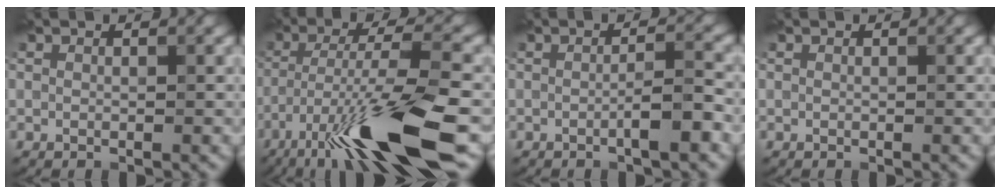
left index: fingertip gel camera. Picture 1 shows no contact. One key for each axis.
{"total": 12.8, "fx": -7.2, "fy": 2.3, "fz": 10.3, "tx": -0.189, "ty": -0.009, "tz": -0.122}
{"total": 2.6, "fx": -0.9, "fy": 0.3, "fz": 2.4, "tx": -0.035, "ty": 0.007, "tz": -0.018}
{"total": 0.0}